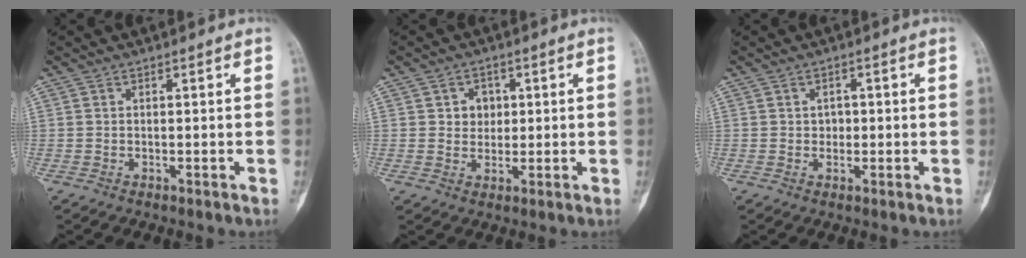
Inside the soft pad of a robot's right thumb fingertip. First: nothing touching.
{"total": 3.9, "force": [0.9, 3.4, 1.8], "torque": [-0.003, 0.000, 0.013]}
{"total": 2.0, "force": [0.0, 1.6, 1.1], "torque": [-0.003, 0.004, -0.001]}